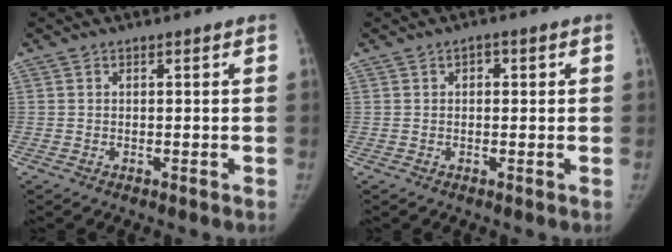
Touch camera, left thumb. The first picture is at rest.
{"total": 1.7, "force": [0.3, 1.2, 1.2], "torque": [-0.003, 0.004, -0.001]}